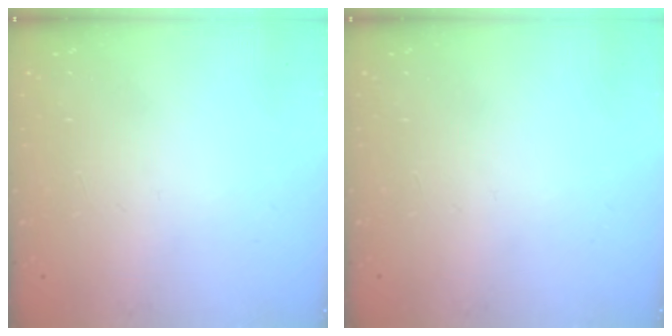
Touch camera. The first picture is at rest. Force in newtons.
{"total": 0.0}